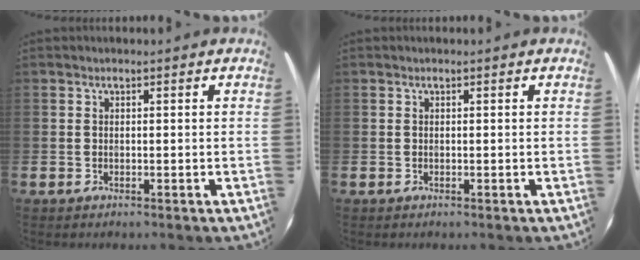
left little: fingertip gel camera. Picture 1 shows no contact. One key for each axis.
{"total": 0.0}